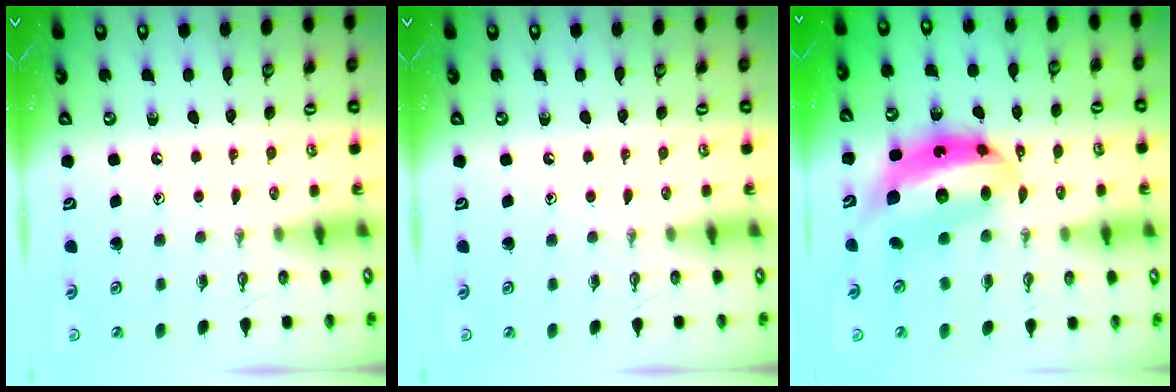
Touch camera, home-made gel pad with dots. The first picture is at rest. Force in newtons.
{"total": 0.0}
{"total": 13.4, "press": 13.3, "slide": 1.3}